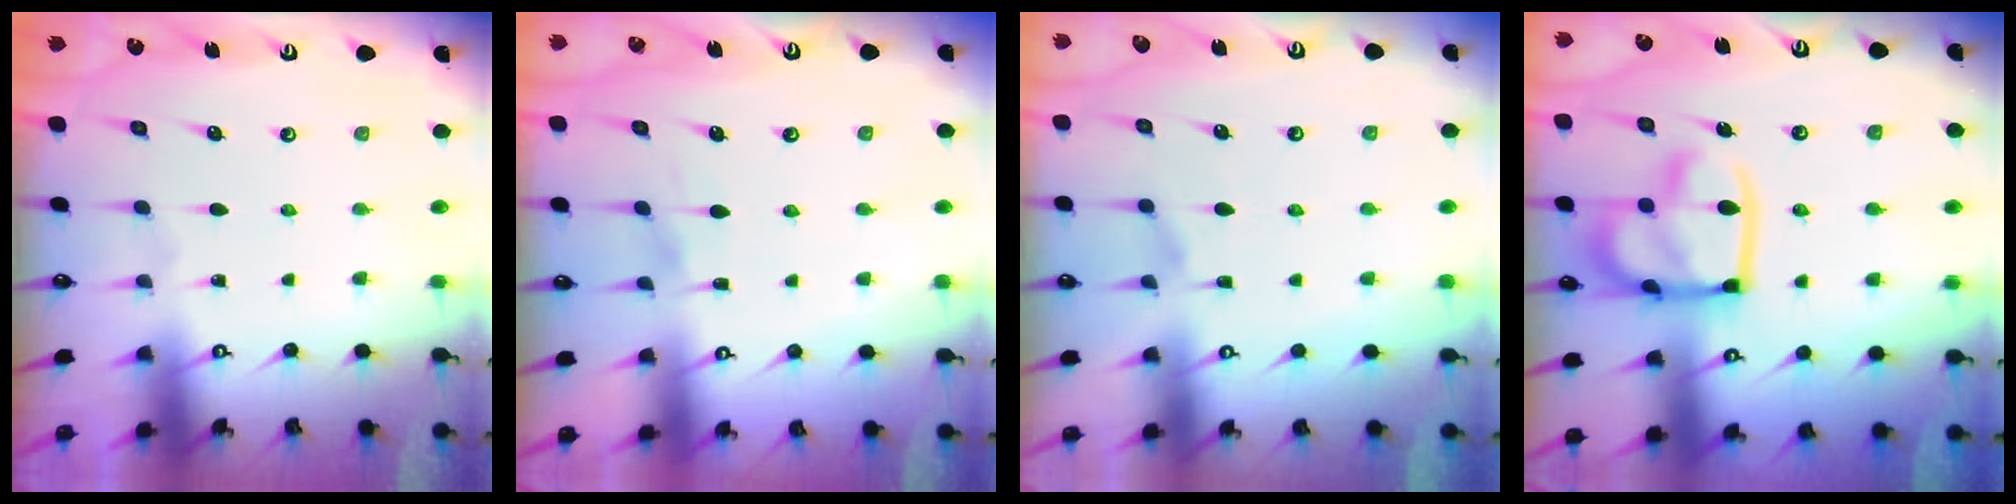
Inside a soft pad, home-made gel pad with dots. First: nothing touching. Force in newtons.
{"total": 3.2, "press": 3.2, "slide": 0.4}
{"total": 2.2, "press": 1.9, "slide": 1.1}
{"total": 18.0, "press": 17.9, "slide": 2.0}